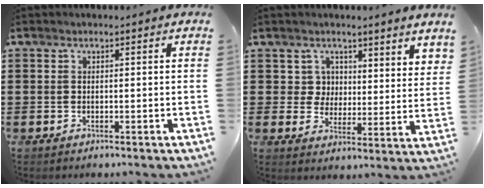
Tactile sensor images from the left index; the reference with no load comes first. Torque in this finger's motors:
{"motor_torque": [0.15, -0.12, 0.06, 0.02]}